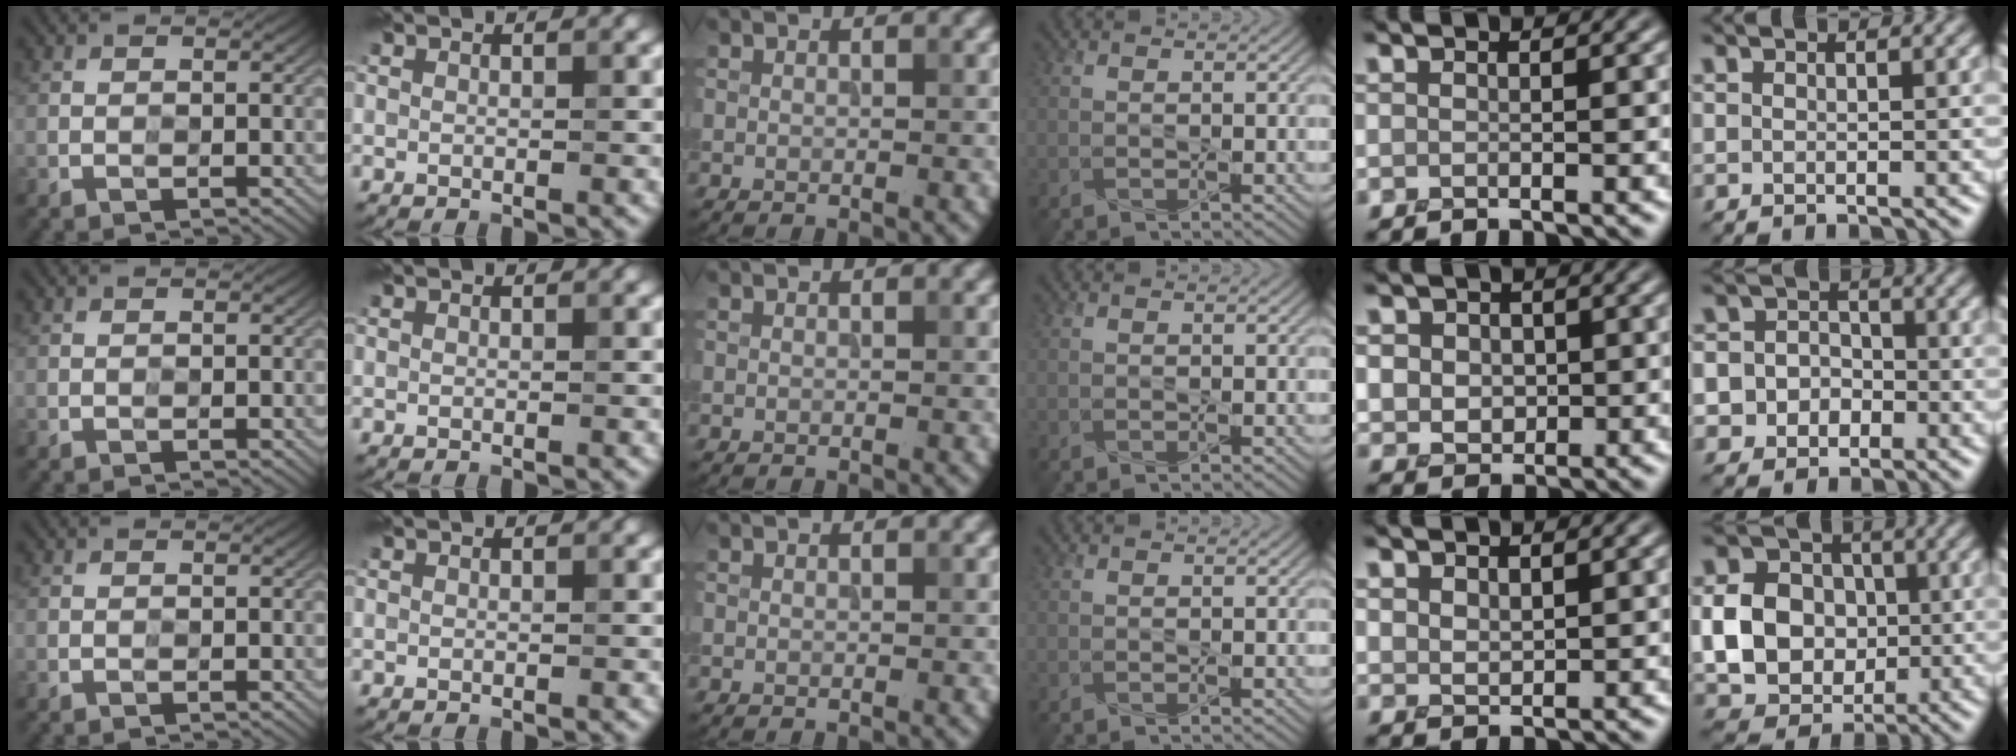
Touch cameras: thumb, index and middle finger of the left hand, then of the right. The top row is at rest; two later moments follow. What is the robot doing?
{"motion": "press", "object": "gel pad"}